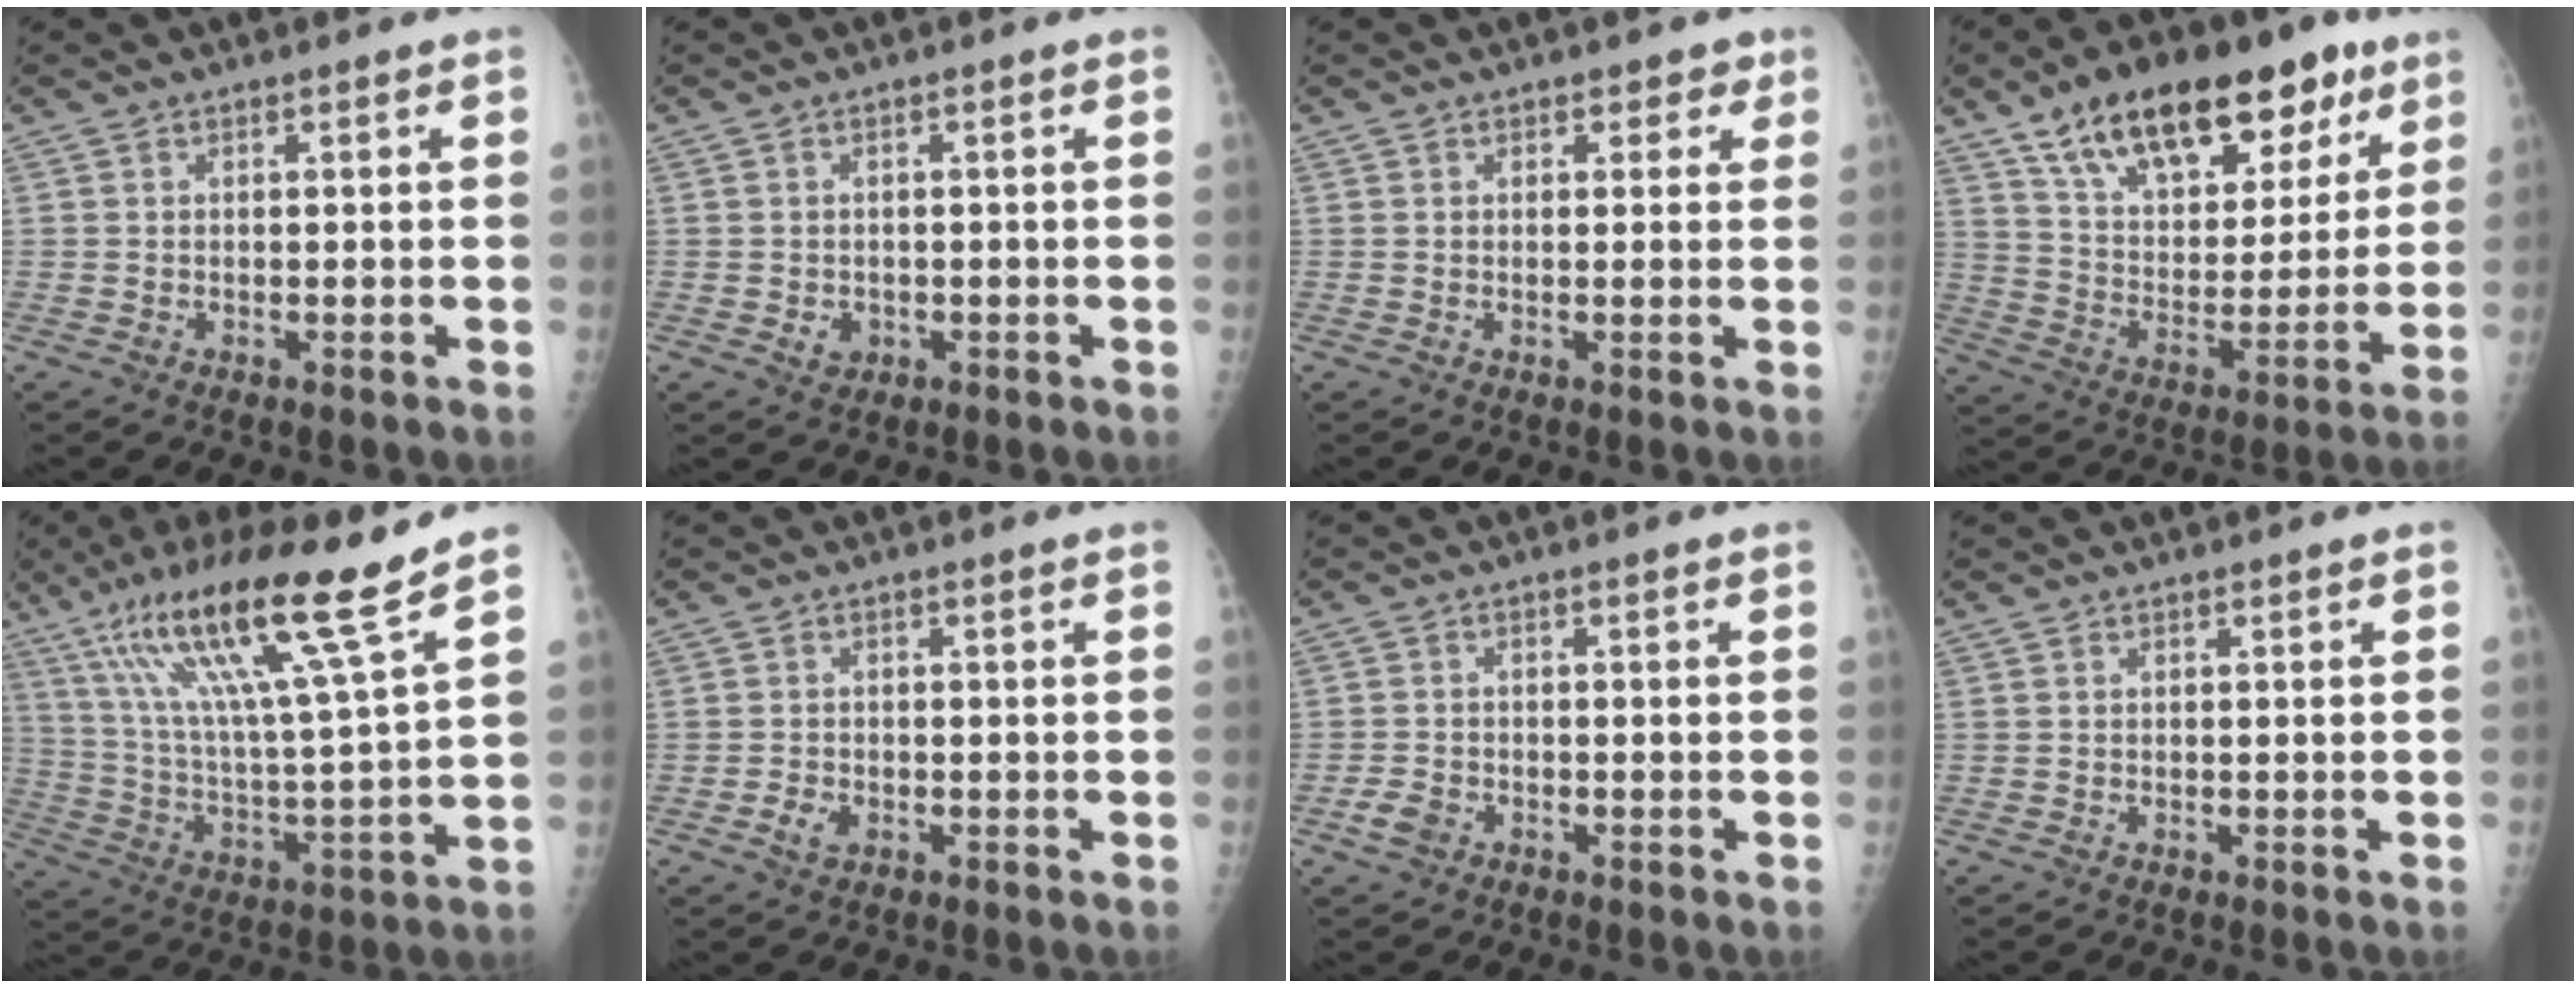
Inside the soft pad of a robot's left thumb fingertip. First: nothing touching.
{"total": 2.2, "force": [-0.5, 2.0, 0.9], "torque": [-0.006, 0.002, -0.001]}
{"total": 2.6, "force": [1.5, 1.9, 1.1], "torque": [0.014, -0.004, 0.014]}
{"total": 26.0, "force": [15.4, 12.7, 16.6], "torque": [-0.223, -0.021, 0.251]}
{"total": 20.2, "force": [13.3, 0.4, 15.2], "torque": [-0.258, -0.054, 0.236]}
{"total": 2.5, "force": [-1.0, 1.7, 1.4], "torque": [-0.022, 0.002, -0.016]}
{"total": 3.0, "force": [-1.5, 2.1, 1.4], "torque": [-0.025, 0.006, -0.028]}
{"total": 0.0}